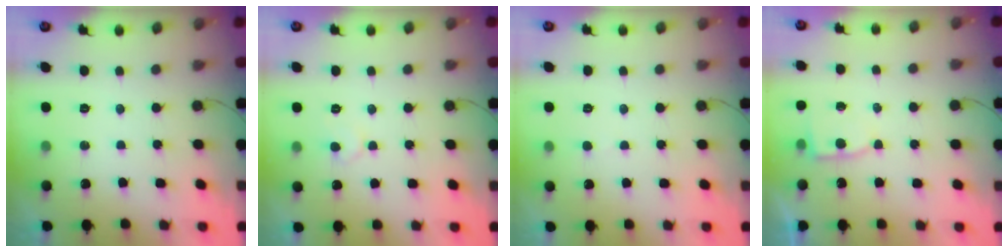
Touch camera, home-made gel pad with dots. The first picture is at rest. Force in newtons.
{"total": 4.3, "press": 4.3, "slide": 0.5}
{"total": 3.4, "press": 3.4, "slide": 0.4}
{"total": 4.5, "press": 4.4, "slide": 0.3}